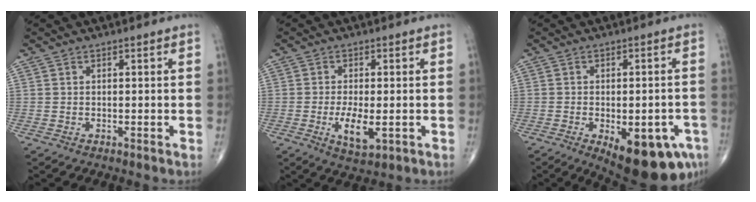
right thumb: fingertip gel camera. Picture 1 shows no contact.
{"total": 5.9, "force": [-1.5, 2.4, 5.3], "torque": [-0.095, -0.011, -0.022]}
{"total": 15.8, "force": [-6.9, 6.7, 12.6], "torque": [-0.124, 0.009, -0.076]}